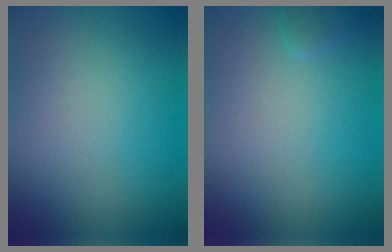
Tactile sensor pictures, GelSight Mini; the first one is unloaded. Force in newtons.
{"total": 0.9, "press": 0.9, "slide": 0.1}